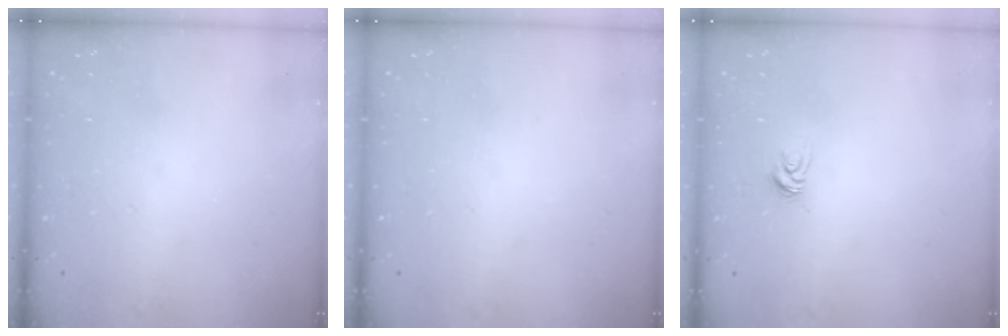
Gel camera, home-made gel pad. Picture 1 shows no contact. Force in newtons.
{"total": 0.0}
{"total": 3.9, "press": 3.9, "slide": 0.2}